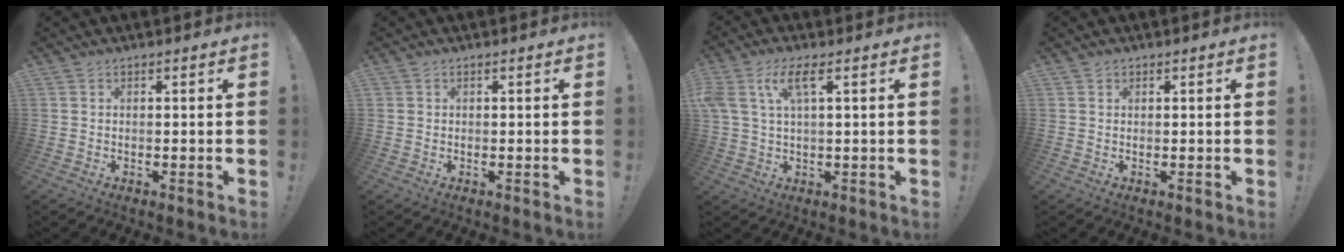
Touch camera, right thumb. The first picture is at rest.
{"total": 0.5, "force": [0.2, 0.5, -0.2], "torque": [0.009, -0.004, 0.002]}
{"total": 7.8, "force": [3.1, 2.7, 6.6], "torque": [-0.132, 0.005, 0.061]}
{"total": 0.8, "force": [0.6, 0.6, 0.1], "torque": [0.004, -0.002, 0.010]}